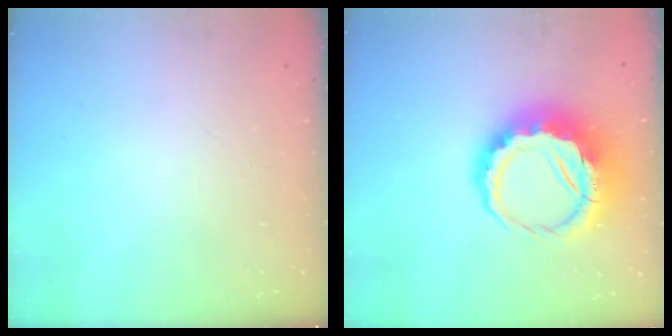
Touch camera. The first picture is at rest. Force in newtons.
{"total": 13.8, "press": 13.5, "slide": 2.8}